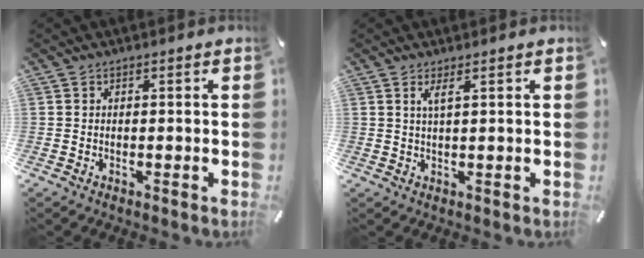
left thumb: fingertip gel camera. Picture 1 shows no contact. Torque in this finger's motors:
{"motor_torque": [0.12, 0.07, 0.13, -0.27, 0.07]}